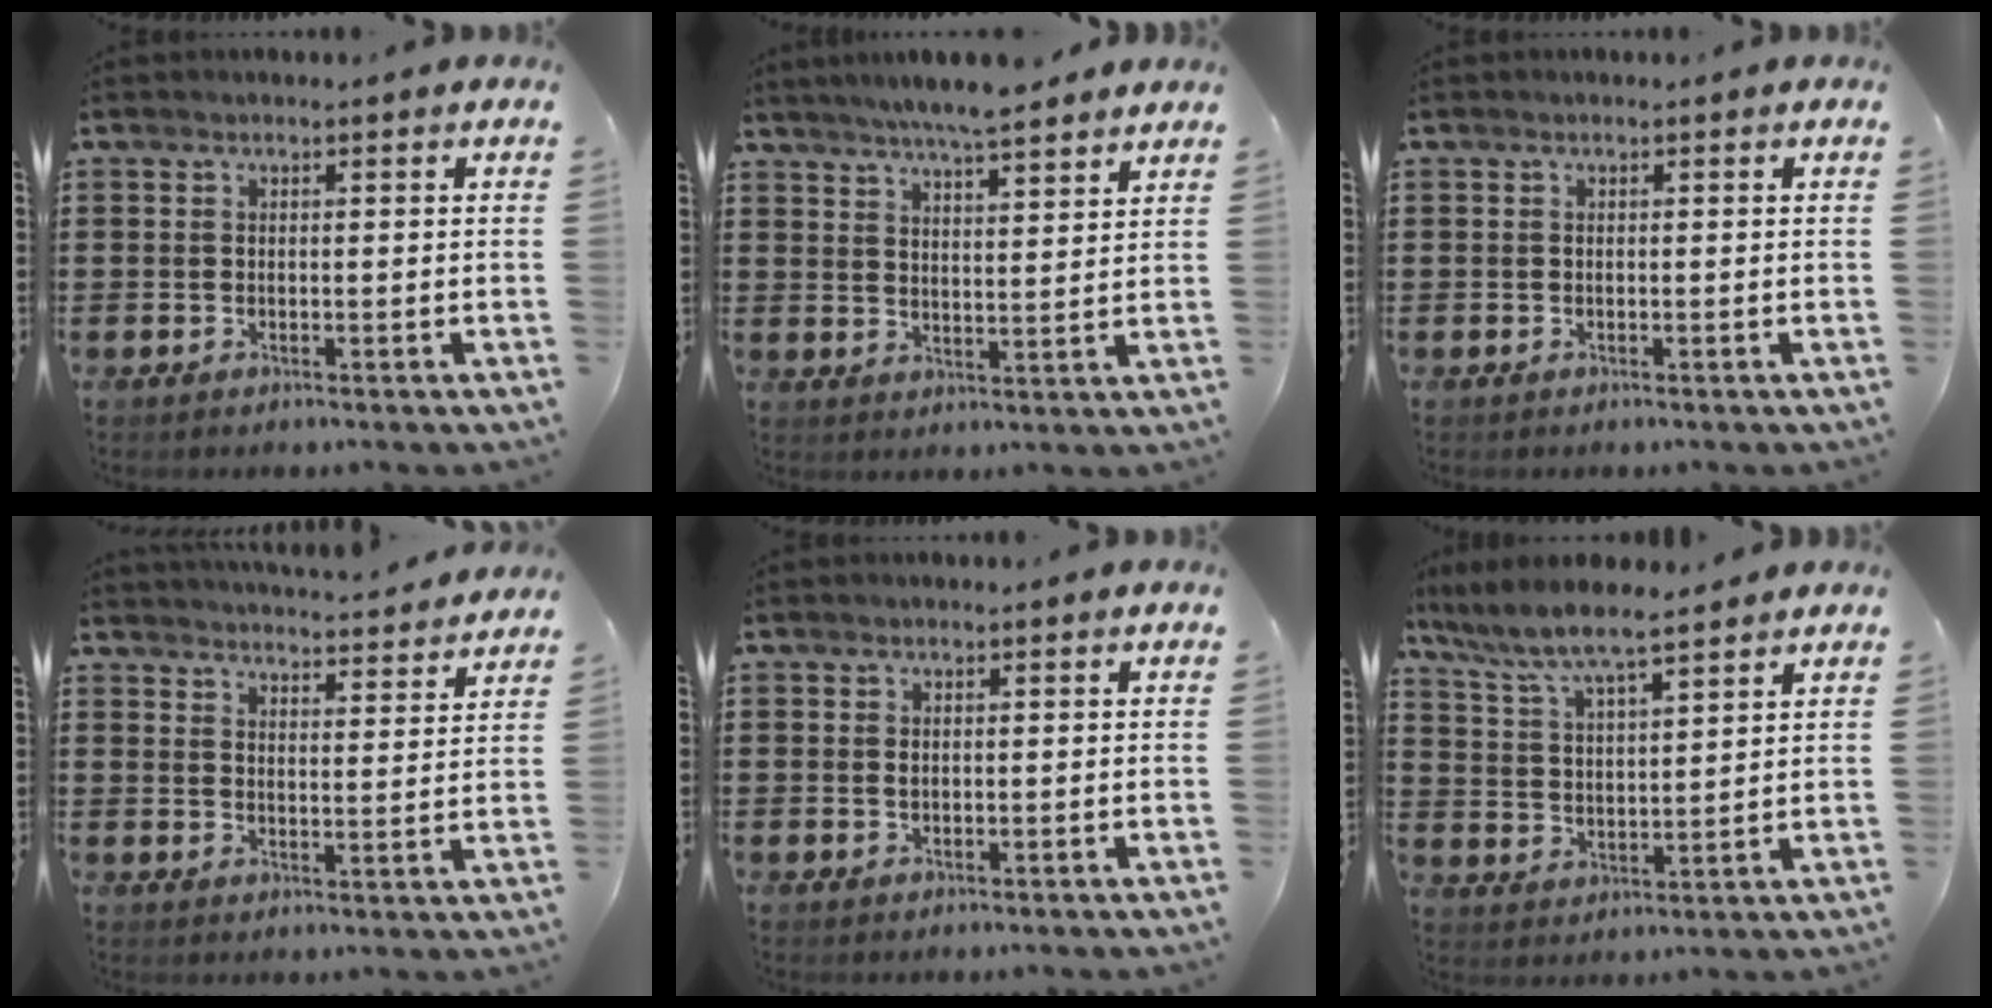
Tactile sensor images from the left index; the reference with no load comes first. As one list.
[{"total": 5.2, "force": [4.9, -0.2, 1.7], "torque": [-0.050, -0.015, 0.087]}, {"total": 0.0}, {"total": 4.2, "force": [4.2, -0.4, 0.0], "torque": [-0.009, -0.034, 0.072]}, {"total": 0.6, "force": [0.1, 0.4, 0.5], "torque": [-0.012, 0.000, 0.002]}, {"total": 6.7, "force": [5.9, 0.7, 3.0], "torque": [-0.083, -0.025, 0.102]}]